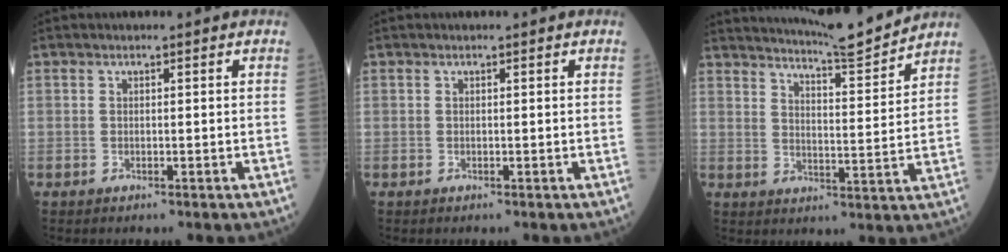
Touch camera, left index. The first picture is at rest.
{"total": 0.0}
{"total": 10.9, "force": [10.5, -1.3, 2.6], "torque": [-0.050, -0.023, 0.157]}